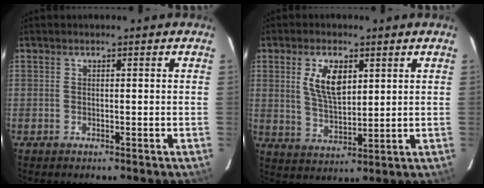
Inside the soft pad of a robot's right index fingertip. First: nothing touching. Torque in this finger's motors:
{"motor_torque": [0.34, 0.12, 0.26, 0.08]}